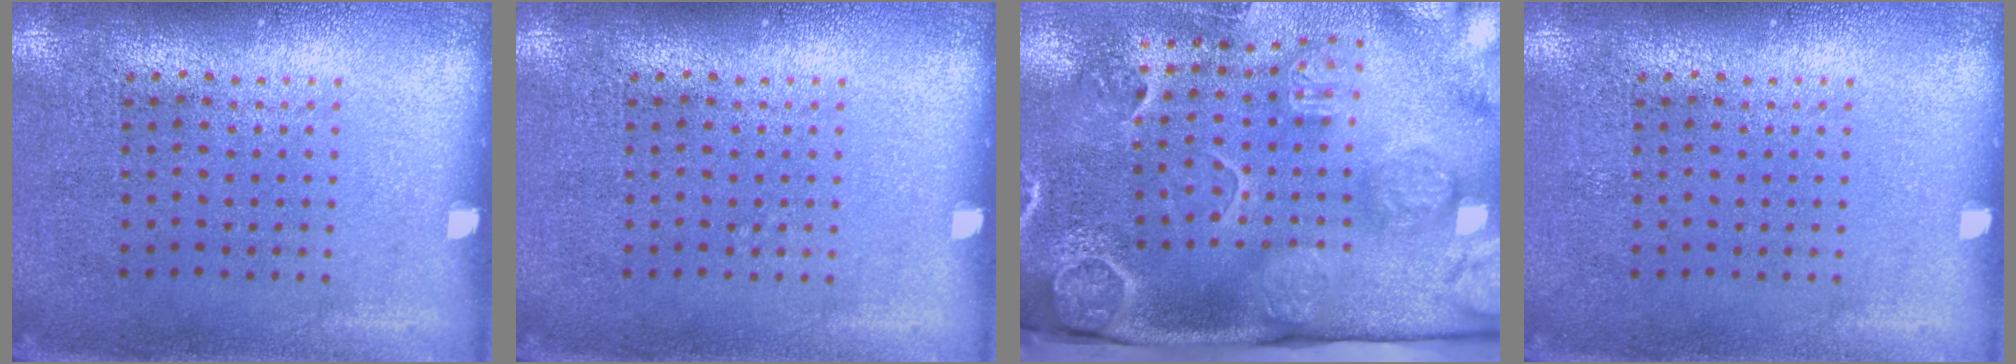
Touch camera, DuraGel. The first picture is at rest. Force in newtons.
{"total": 0.0}
{"total": 4.8, "press": 3.4, "slide": 3.3}
{"total": 0.0}